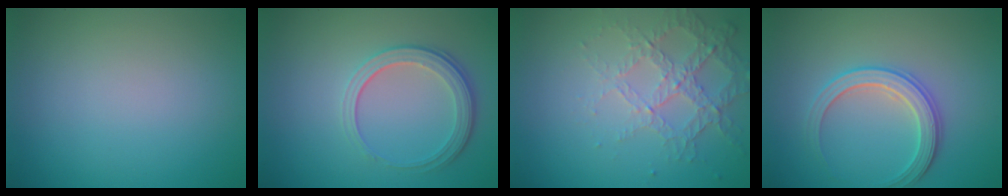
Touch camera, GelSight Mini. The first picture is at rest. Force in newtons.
{"total": 3.8, "press": 2.8, "slide": 2.6}
{"total": 4.2, "press": 2.9, "slide": 3.0}
{"total": 3.0, "press": 3.0, "slide": 0.6}